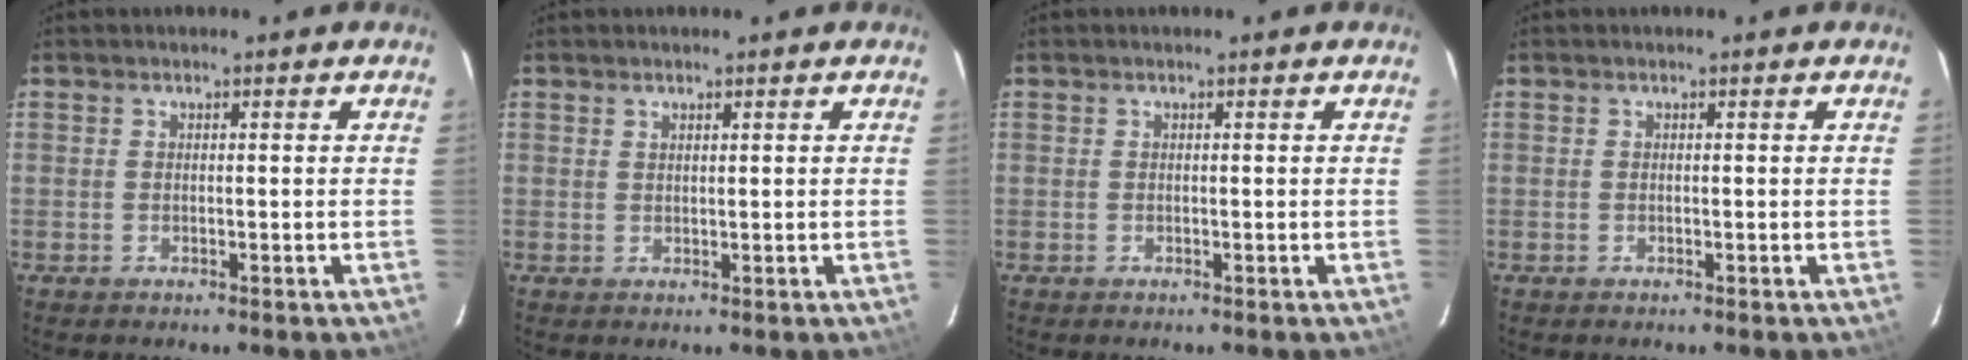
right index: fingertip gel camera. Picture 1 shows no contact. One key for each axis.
{"total": 0.8, "fx": 0.7, "fy": 0.2, "fz": 0.3, "tx": -0.006, "ty": 0.001, "tz": 0.013}
{"total": 0.0}
{"total": 0.0}